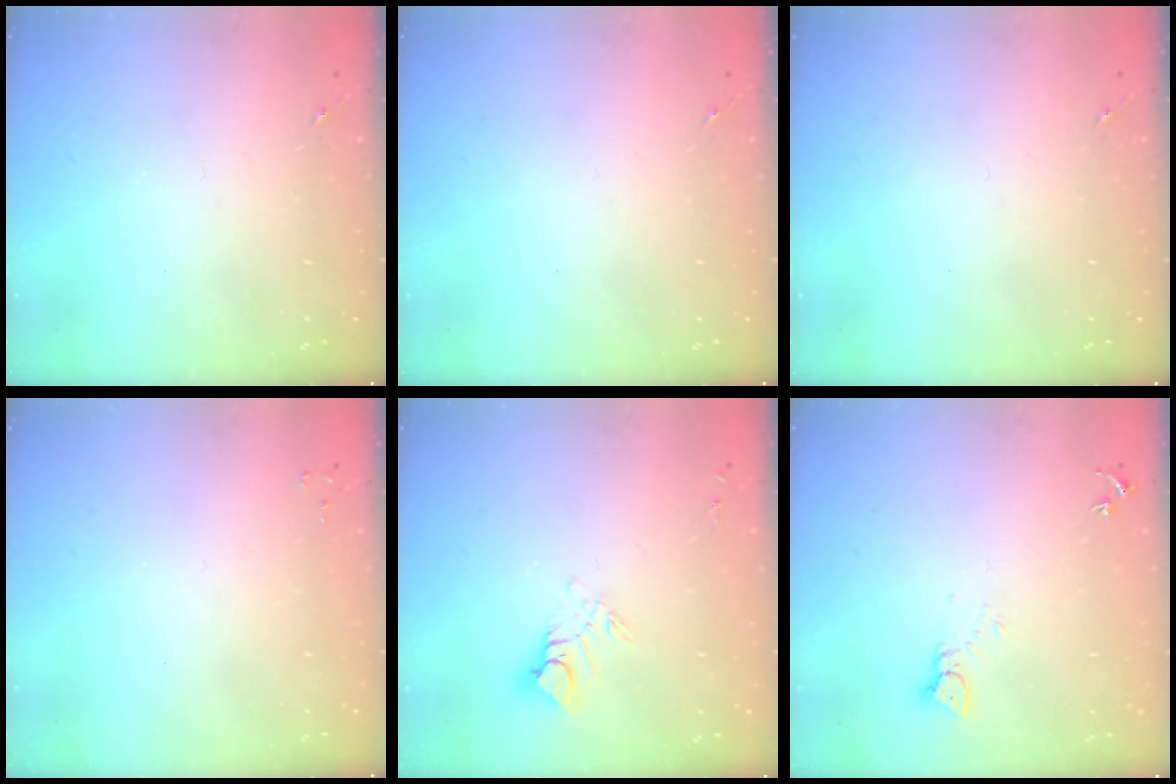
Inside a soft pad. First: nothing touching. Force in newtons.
{"total": 0.0}
{"total": 0.0}
{"total": 2.0, "press": 2.0, "slide": 0.3}
{"total": 8.6, "press": 8.6, "slide": 0.9}
{"total": 2.6, "press": 2.6, "slide": 0.1}